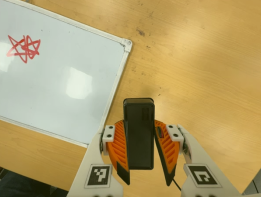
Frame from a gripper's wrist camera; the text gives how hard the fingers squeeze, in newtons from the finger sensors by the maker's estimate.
{"total": 9.0, "left": 7.3, "right": 10.7}